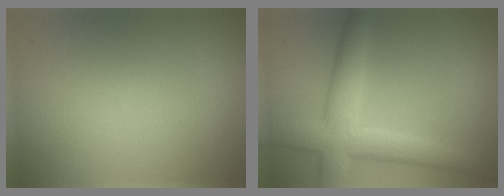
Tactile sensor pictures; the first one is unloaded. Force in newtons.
{"total": 5.6, "press": 5.5, "slide": 0.2}